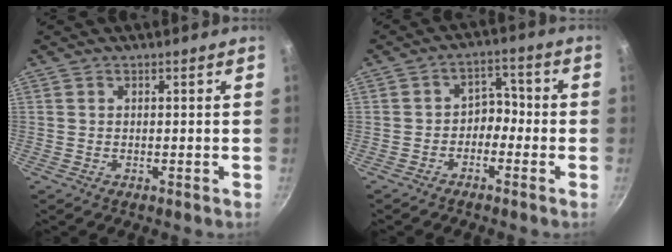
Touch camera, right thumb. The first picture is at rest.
{"total": 5.0, "force": [-1.9, 3.7, 2.8], "torque": [-0.016, 0.034, -0.045]}